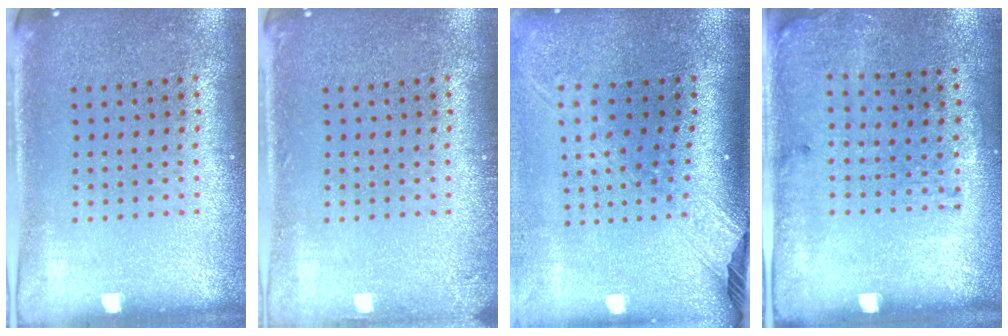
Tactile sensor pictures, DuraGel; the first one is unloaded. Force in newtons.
{"total": 0.9, "press": 0.9, "slide": 0.1}
{"total": 2.5, "press": 1.9, "slide": 1.7}
{"total": 1.8, "press": 1.2, "slide": 1.3}